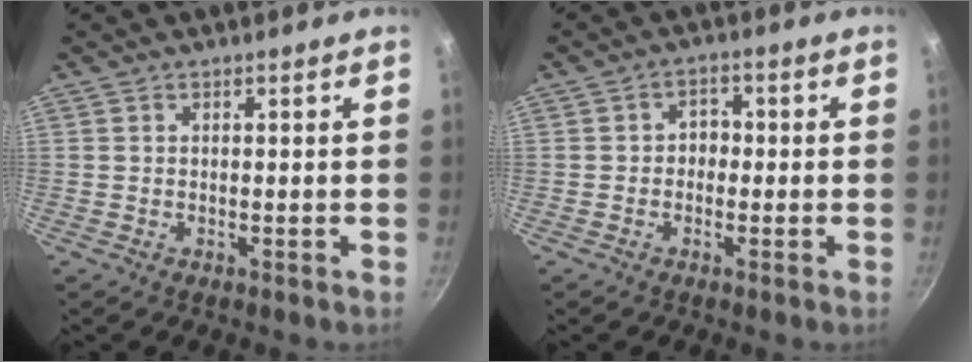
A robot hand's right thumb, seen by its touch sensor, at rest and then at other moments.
{"total": 3.0, "force": [-0.6, 2.5, 1.5], "torque": [-0.001, 0.011, -0.013]}